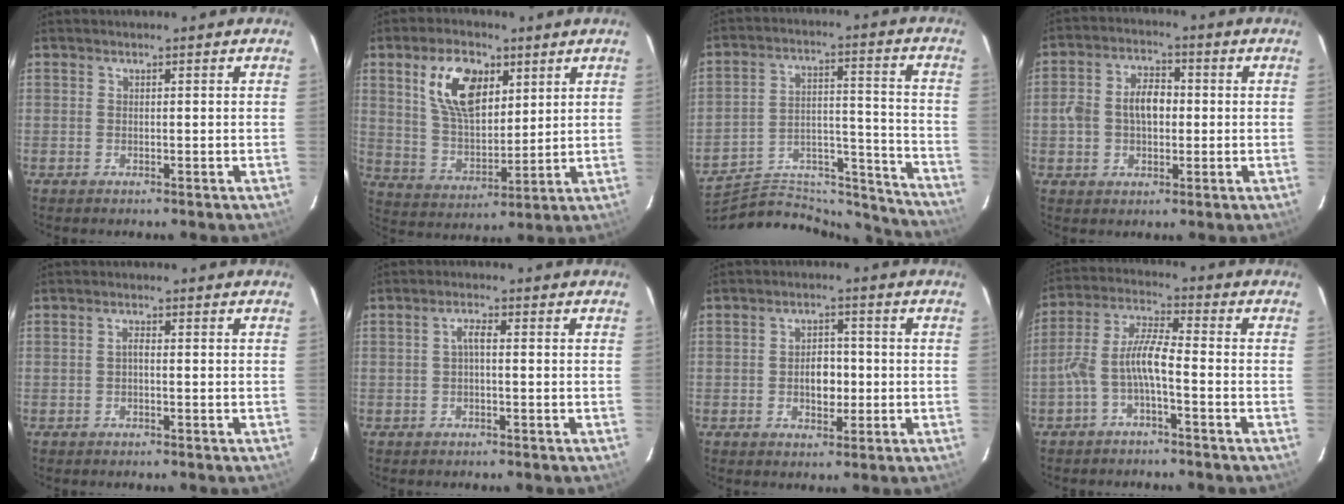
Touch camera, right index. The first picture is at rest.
{"total": 13.1, "force": [5.9, 7.2, 9.3], "torque": [-0.166, 0.014, 0.117]}
{"total": 24.3, "force": [-22.0, 8.2, 6.2], "torque": [-0.114, 0.054, -0.300]}
{"total": 7.6, "force": [-0.1, 5.2, 5.6], "torque": [-0.109, 0.021, 0.001]}
{"total": 1.0, "force": [-0.3, 0.4, 0.8], "torque": [-0.016, 0.006, -0.007]}
{"total": 1.9, "force": [-0.3, 0.5, 1.8], "torque": [-0.037, 0.009, -0.005]}
{"total": 4.8, "force": [-0.7, 3.2, 3.5], "torque": [-0.058, 0.005, -0.007]}
{"total": 6.9, "force": [-2.8, 1.4, 6.2], "torque": [-0.143, 0.017, -0.054]}